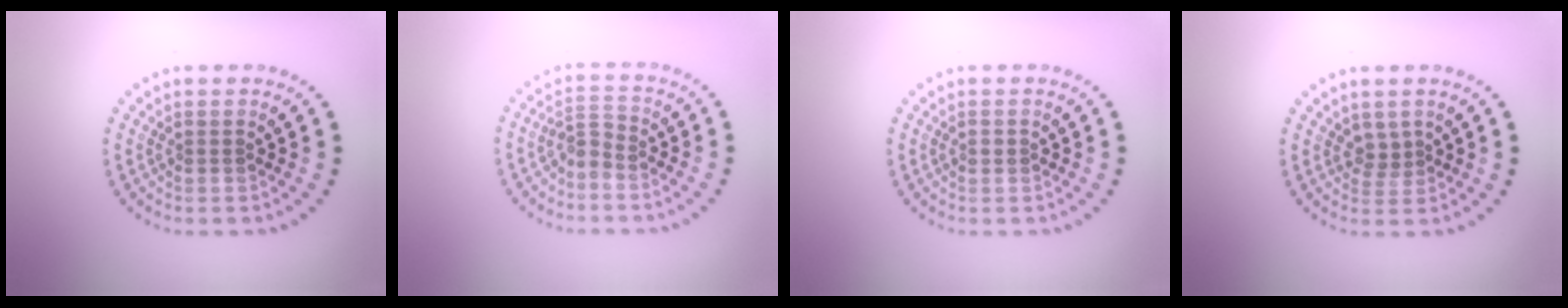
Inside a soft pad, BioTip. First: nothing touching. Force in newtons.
{"total": 1.7, "press": 1.4, "slide": 0.9}
{"total": 0.9, "press": 0.9, "slide": 0.1}
{"total": 1.4, "press": 1.1, "slide": 0.9}